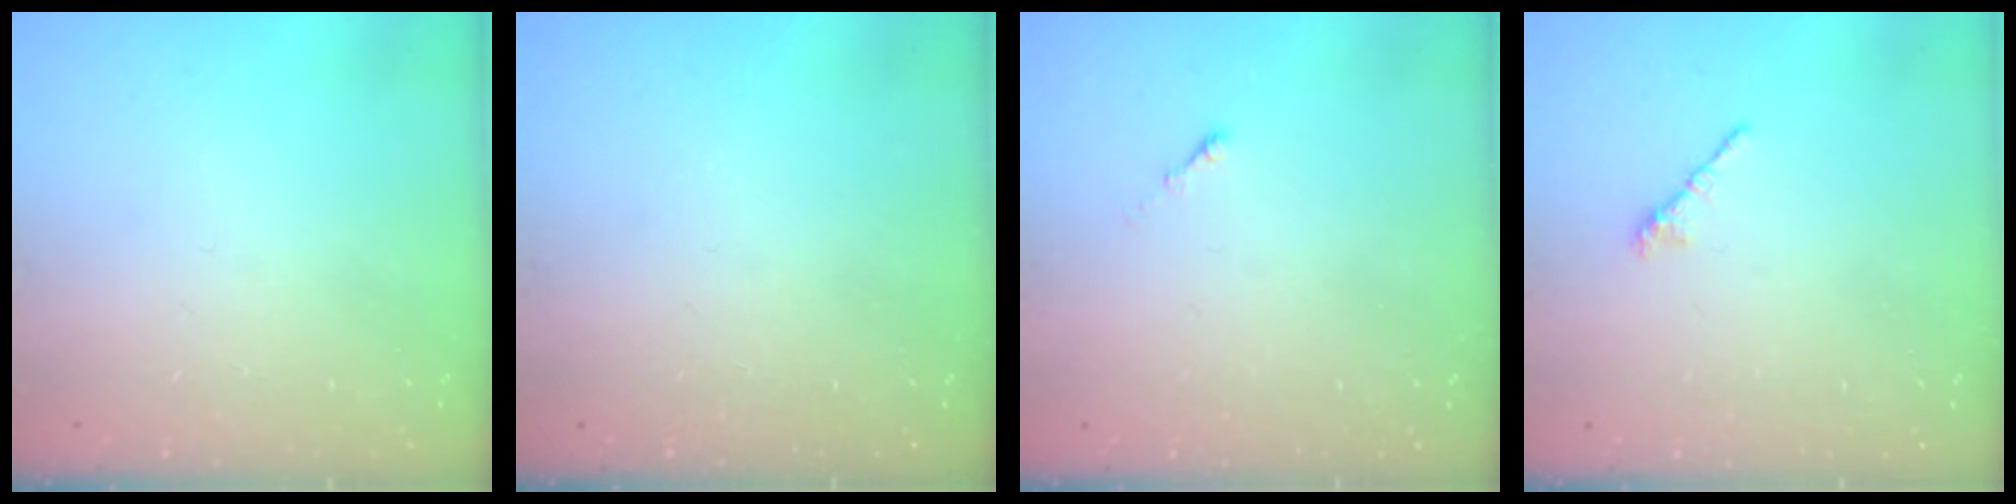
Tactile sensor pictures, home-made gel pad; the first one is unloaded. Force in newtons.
{"total": 0.0}
{"total": 0.0}
{"total": 2.4, "press": 2.3, "slide": 0.7}